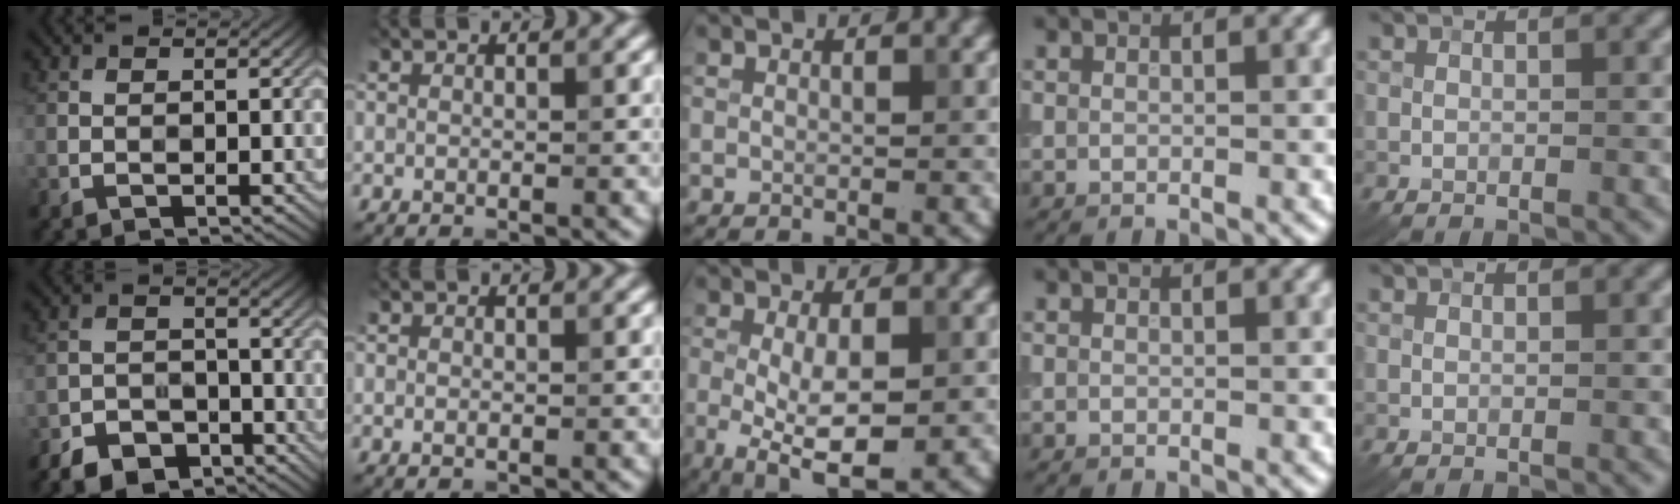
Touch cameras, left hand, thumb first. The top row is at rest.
{"thumb": {"total": 6.6, "force": [-5.0, 3.4, 2.6], "torque": [-0.050, -0.009, -0.095]}, "index": {"total": 0.6, "force": [-0.1, 0.3, 0.4], "torque": [-0.008, -0.001, 0.000]}, "middle": {"total": 6.2, "force": [-1.2, 2.5, 5.5], "torque": [-0.110, -0.016, -0.015]}}